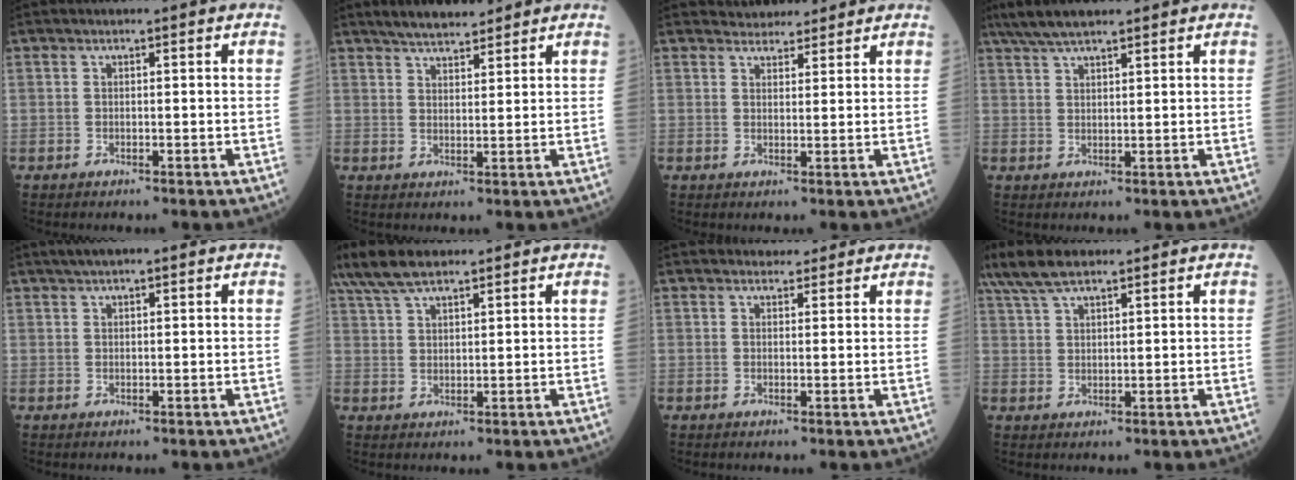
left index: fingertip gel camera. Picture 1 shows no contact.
{"total": 6.0, "force": [5.4, 1.4, 2.3], "torque": [-0.041, 0.017, 0.094]}
{"total": 3.8, "force": [3.6, 1.2, 0.2], "torque": [-0.001, 0.015, 0.051]}
{"total": 6.7, "force": [5.5, 1.0, 3.8], "torque": [-0.071, 0.029, 0.099]}
{"total": 3.0, "force": [2.2, 0.6, 2.0], "torque": [-0.035, 0.021, 0.037]}
{"total": 8.4, "force": [6.7, 2.1, 4.6], "torque": [-0.104, 0.023, 0.131]}
{"total": 1.7, "force": [1.4, 0.9, 0.1], "torque": [-0.001, 0.005, 0.017]}
{"total": 8.0, "force": [6.3, 1.9, 4.5], "torque": [-0.103, 0.024, 0.124]}